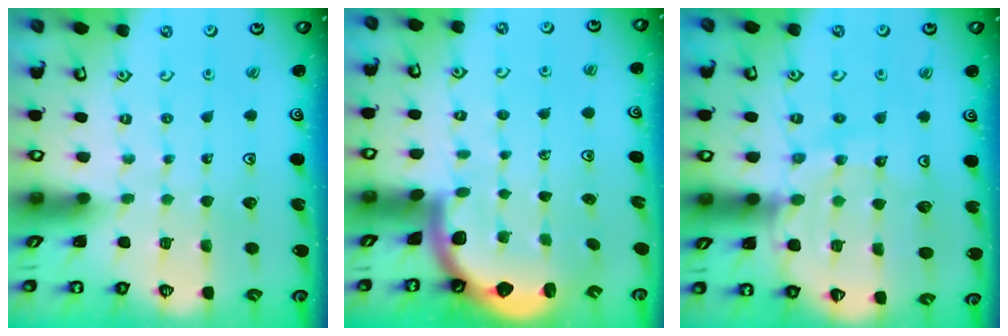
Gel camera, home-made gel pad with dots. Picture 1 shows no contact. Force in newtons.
{"total": 2.3, "press": 2.3, "slide": 0.4}
{"total": 14.8, "press": 14.7, "slide": 1.8}